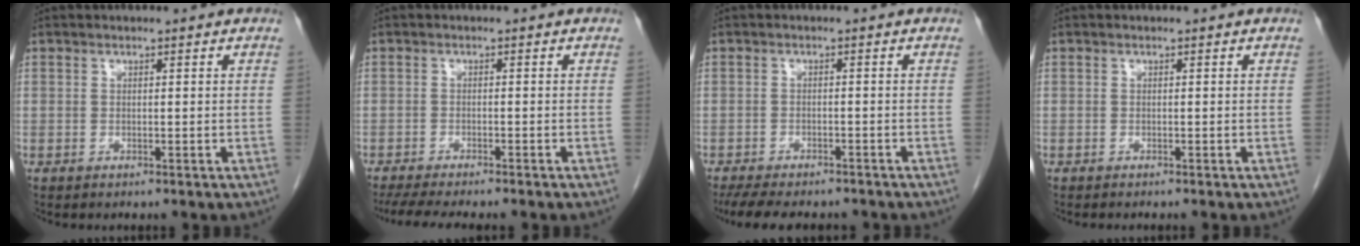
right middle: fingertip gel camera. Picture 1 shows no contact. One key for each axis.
{"total": 9.0, "fx": -7.6, "fy": 0.8, "fz": 4.7, "tx": -0.062, "ty": -0.013, "tz": -0.114}
{"total": 11.5, "fx": -9.9, "fy": 3.3, "fz": 4.9, "tx": -0.090, "ty": -0.009, "tz": -0.134}
{"total": 1.3, "fx": -1.1, "fy": 0.0, "fz": 0.6, "tx": -0.007, "ty": 0.001, "tz": -0.013}